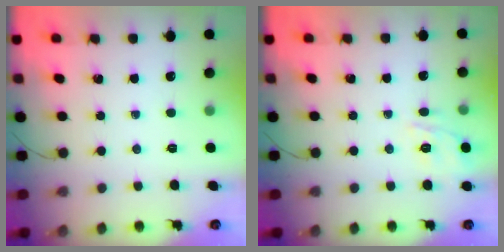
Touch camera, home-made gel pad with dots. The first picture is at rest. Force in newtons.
{"total": 9.6, "press": 9.6, "slide": 1.2}